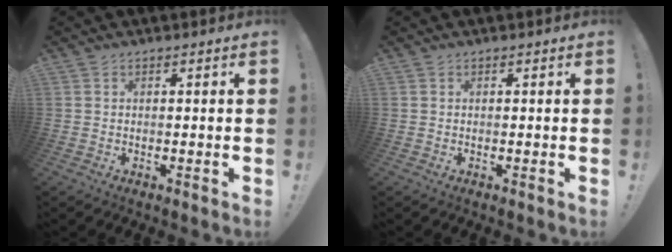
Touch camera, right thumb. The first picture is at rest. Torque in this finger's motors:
{"motor_torque": [0.00, 0.00, 0.00, 0.00, 0.01]}